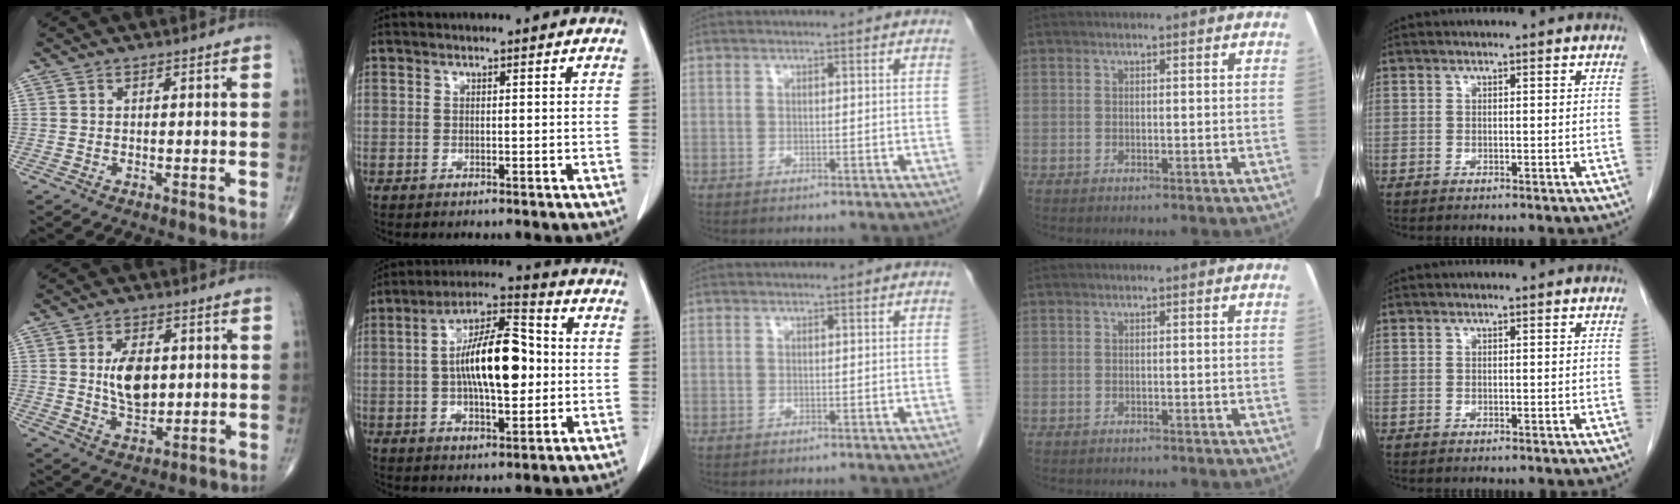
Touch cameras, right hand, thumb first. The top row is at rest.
{"thumb": {"total": 8.6, "force": [1.2, 5.1, 6.9], "torque": [-0.101, -0.012, 0.027]}, "index": {"total": 14.0, "force": [0.1, 4.7, 13.2], "torque": [-0.239, 0.020, 0.000]}, "ring": {"total": 1.5, "force": [-1.3, 0.5, 0.5], "torque": [-0.012, -0.003, -0.013]}}